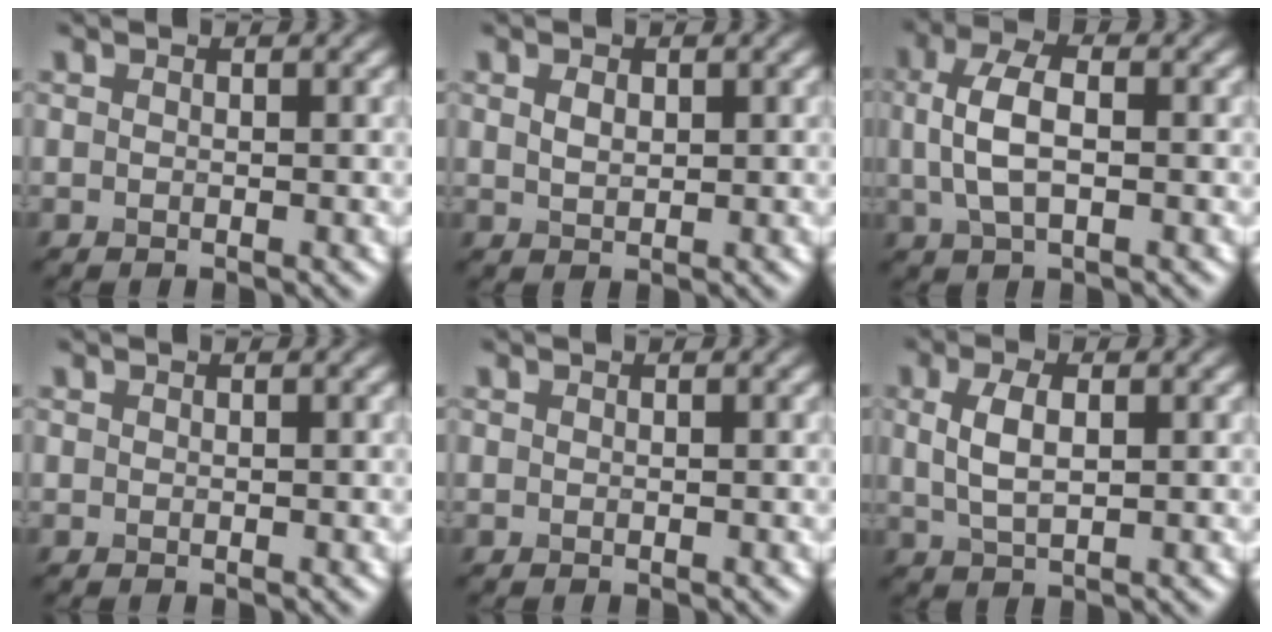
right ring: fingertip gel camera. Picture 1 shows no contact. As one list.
[{"total": 1.4, "force": [0.5, 0.9, 0.9], "torque": [-0.020, -0.001, 0.014]}, {"total": 4.6, "force": [0.4, 2.2, 4.1], "torque": [-0.088, 0.008, 0.004]}, {"total": 0.0}, {"total": 0.0}, {"total": 3.4, "force": [0.7, 1.6, 3.0], "torque": [-0.068, 0.001, 0.015]}]